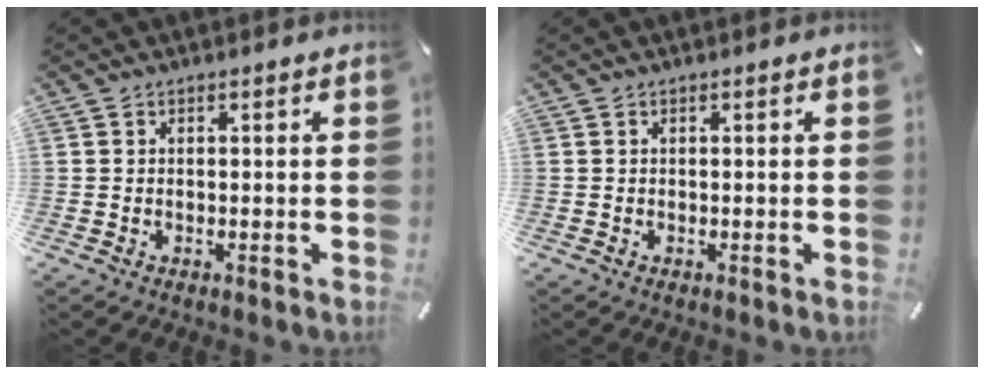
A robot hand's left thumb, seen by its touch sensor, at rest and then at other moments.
{"total": 0.0}